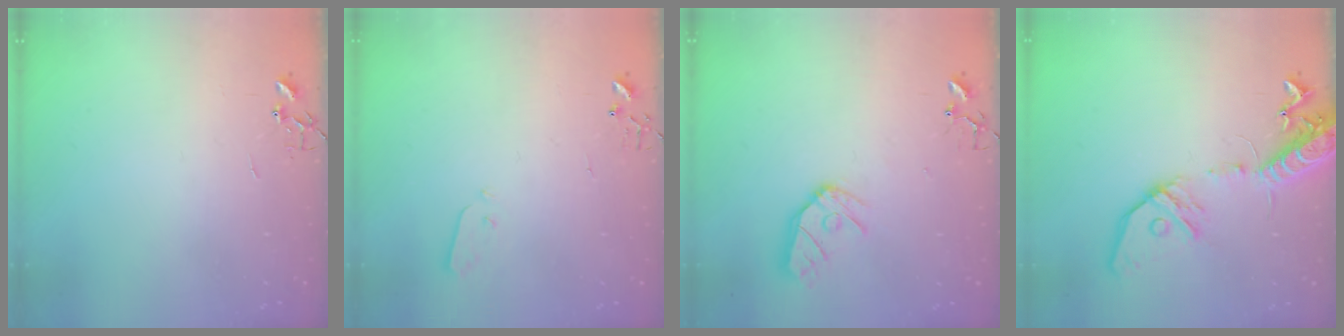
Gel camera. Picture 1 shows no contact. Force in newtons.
{"total": 3.0, "press": 2.9, "slide": 0.3}
{"total": 11.0, "press": 11.0, "slide": 1.3}
{"total": 17.0, "press": 16.7, "slide": 3.3}